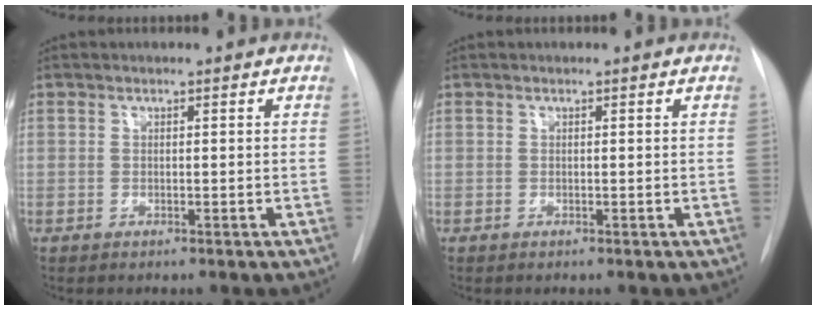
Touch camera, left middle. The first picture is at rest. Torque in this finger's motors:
{"motor_torque": [0.00, 0.00, 0.00, 0.00]}